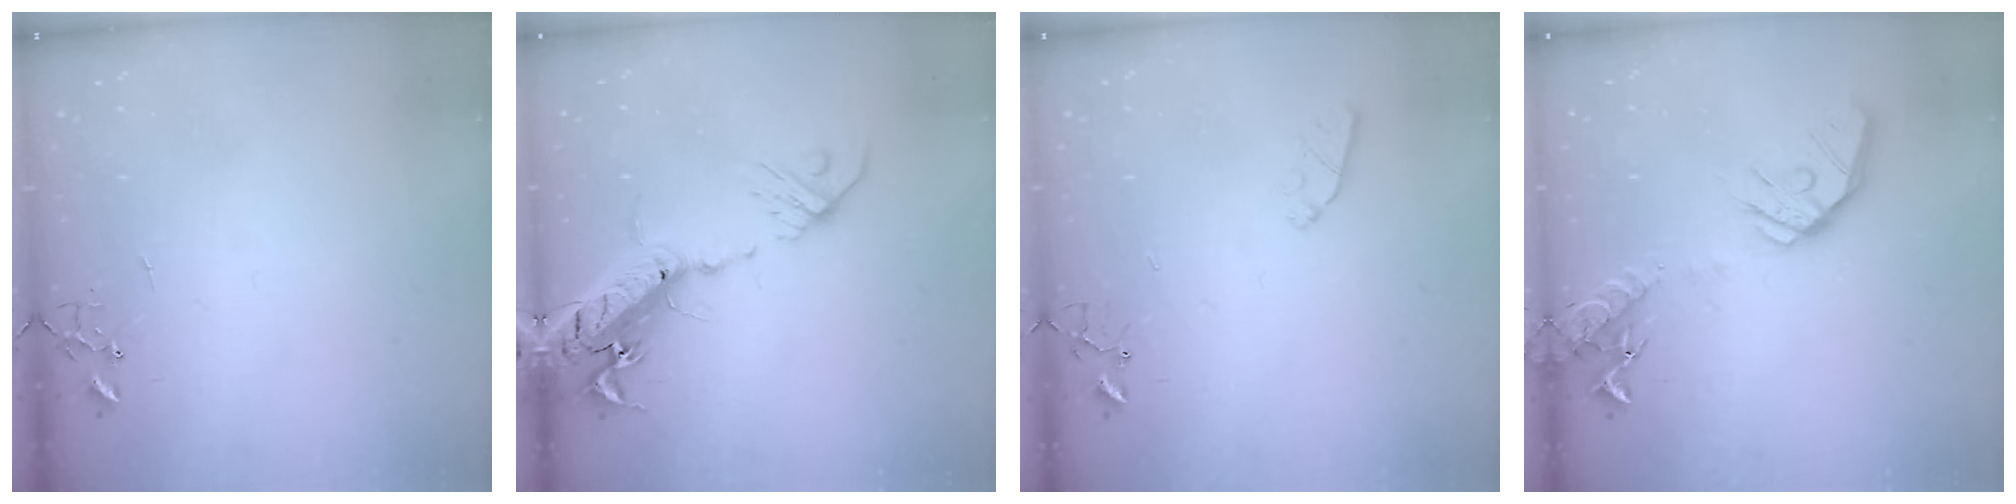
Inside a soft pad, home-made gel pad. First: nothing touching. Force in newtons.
{"total": 21.5, "press": 21.1, "slide": 4.3}
{"total": 5.4, "press": 5.3, "slide": 0.9}
{"total": 17.5, "press": 17.2, "slide": 3.1}